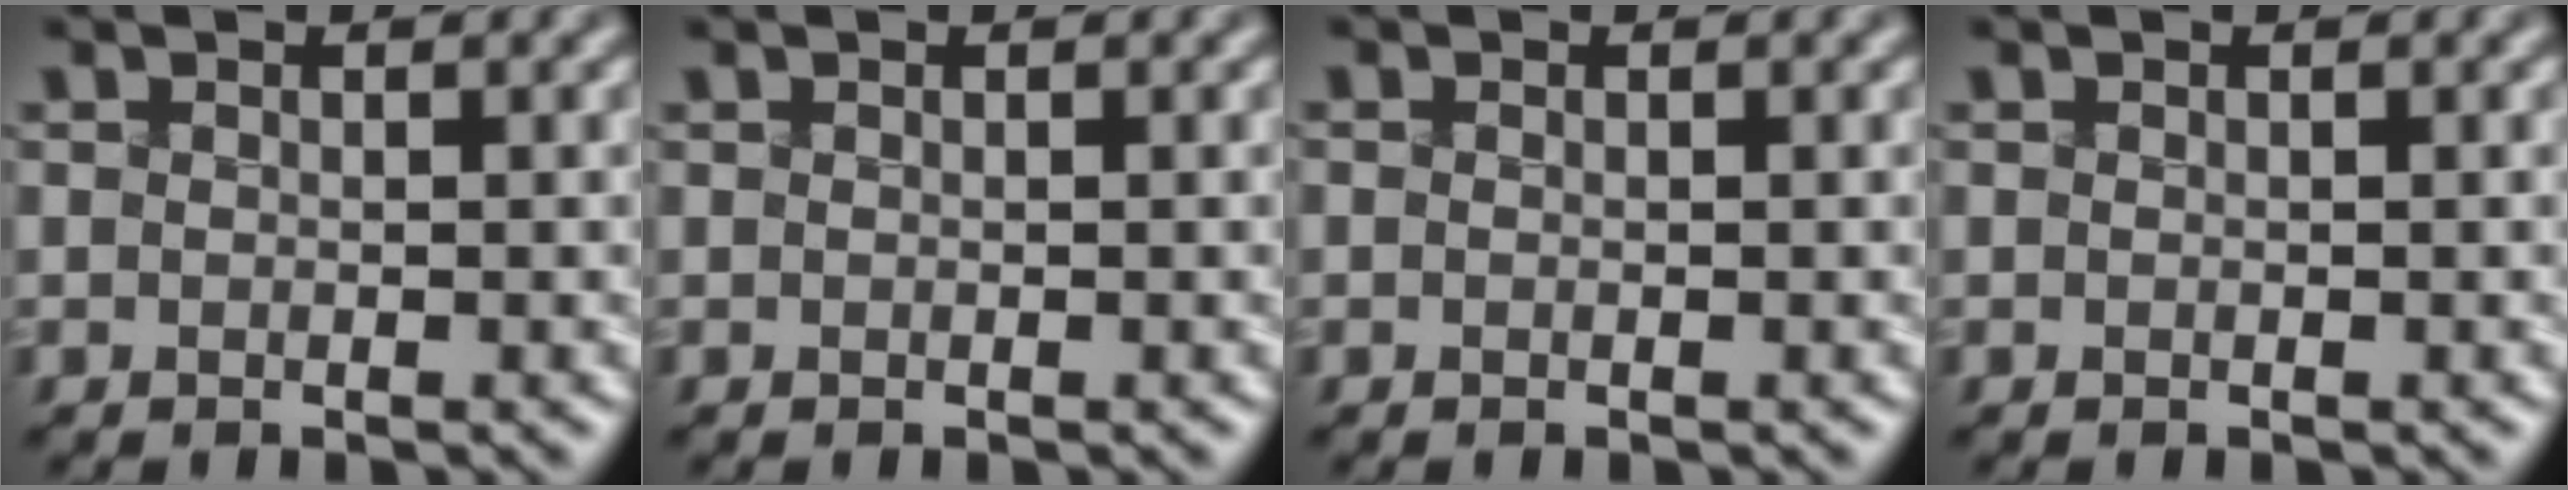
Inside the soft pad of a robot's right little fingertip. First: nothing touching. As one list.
[{"total": 0.0}, {"total": 0.0}, {"total": 0.0}]